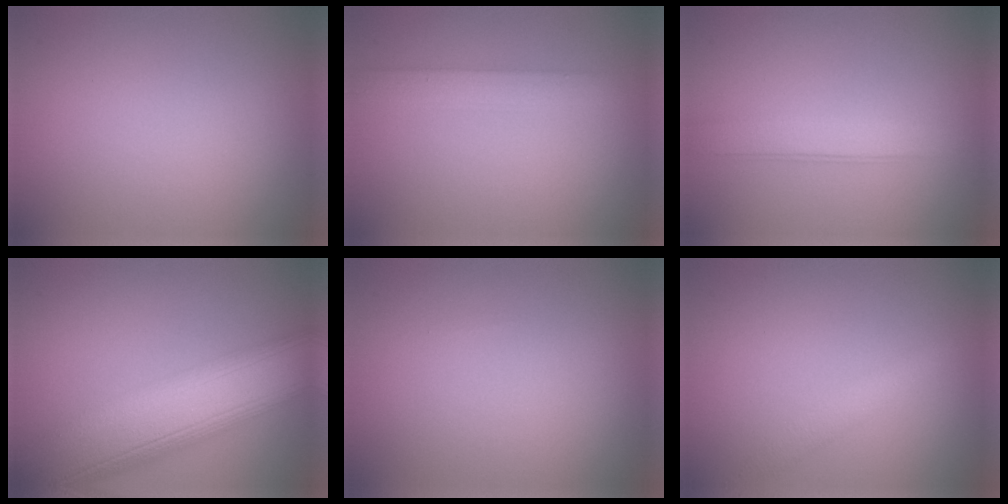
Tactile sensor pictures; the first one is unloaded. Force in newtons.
{"total": 2.2, "press": 2.2, "slide": 0.1}
{"total": 2.6, "press": 2.6, "slide": 0.0}
{"total": 12.5, "press": 12.4, "slide": 0.6}
{"total": 0.0}
{"total": 1.7, "press": 1.7, "slide": 0.0}